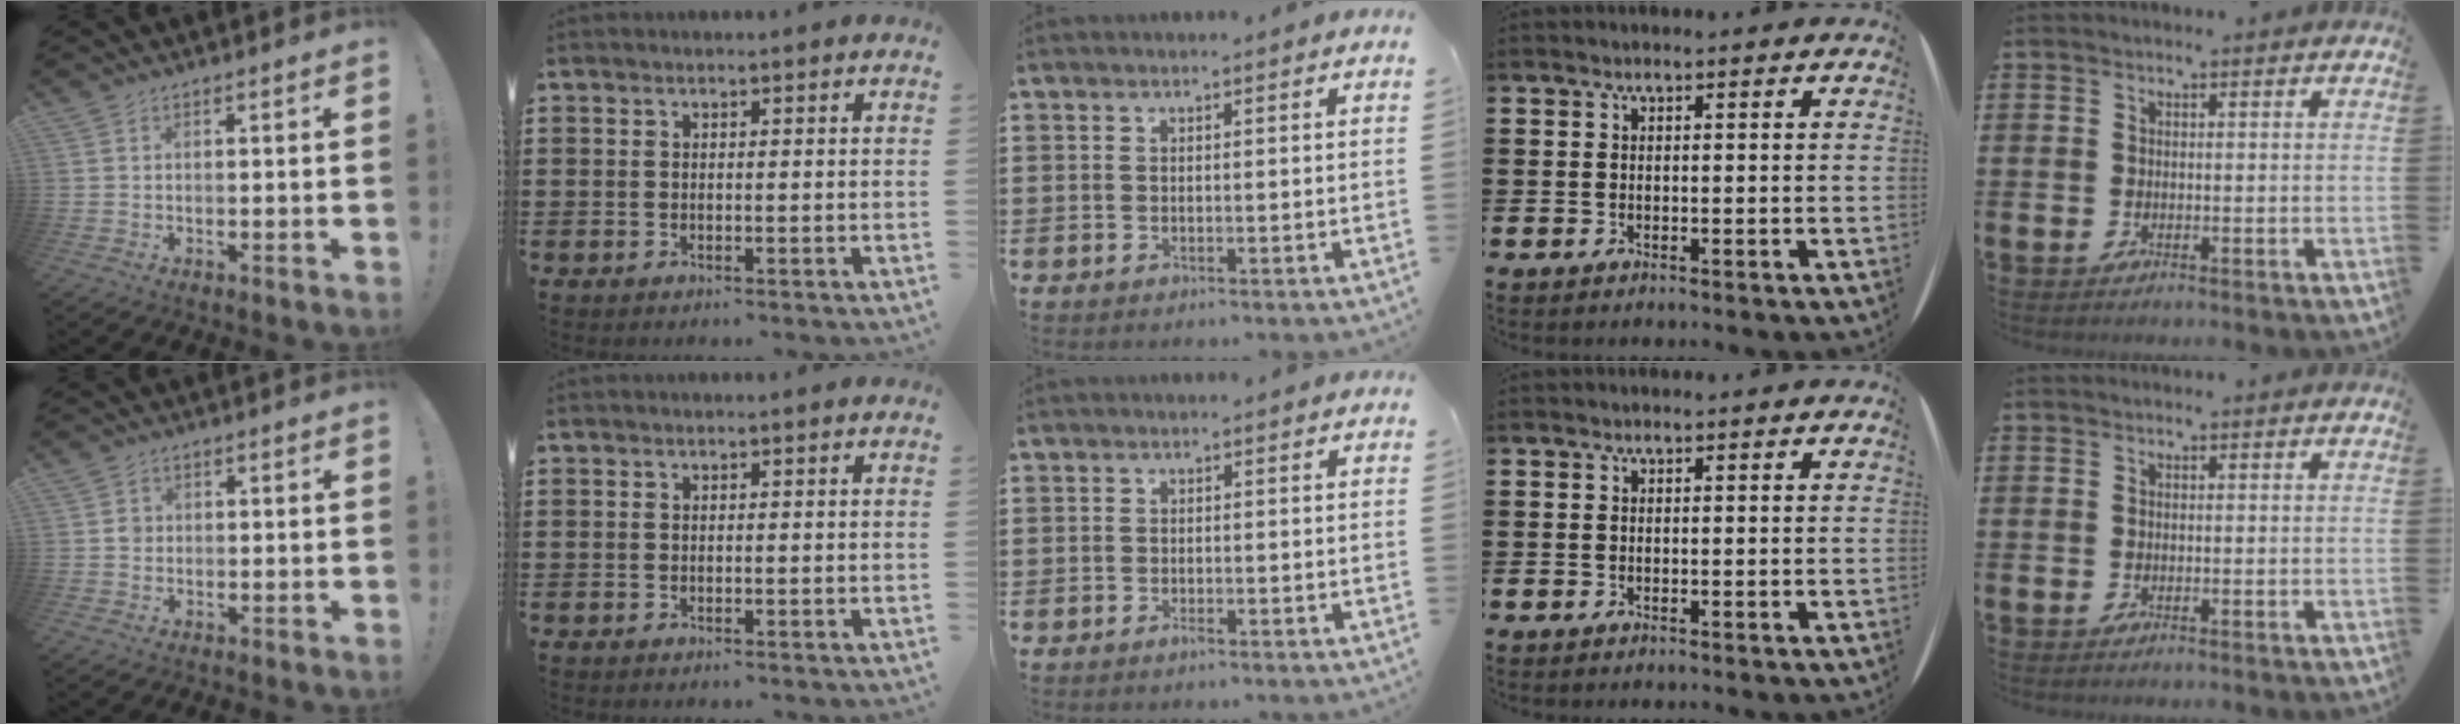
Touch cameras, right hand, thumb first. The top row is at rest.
{"thumb": {"total": 1.8, "force": [-0.2, 1.7, 0.5], "torque": [0.008, -0.001, -0.007]}, "middle": {"total": 0.9, "force": [-0.7, 0.3, 0.4], "torque": [-0.009, -0.003, -0.014]}}